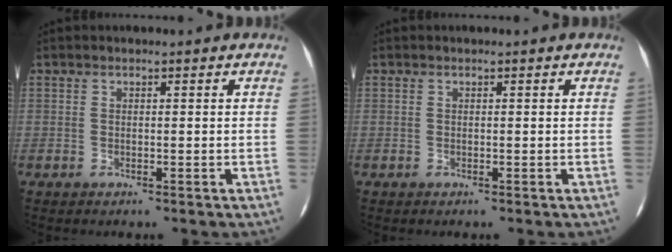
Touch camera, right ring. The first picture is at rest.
{"total": 0.0}